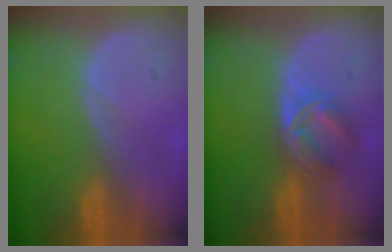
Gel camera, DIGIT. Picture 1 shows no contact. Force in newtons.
{"total": 5.7, "press": 4.7, "slide": 3.3}